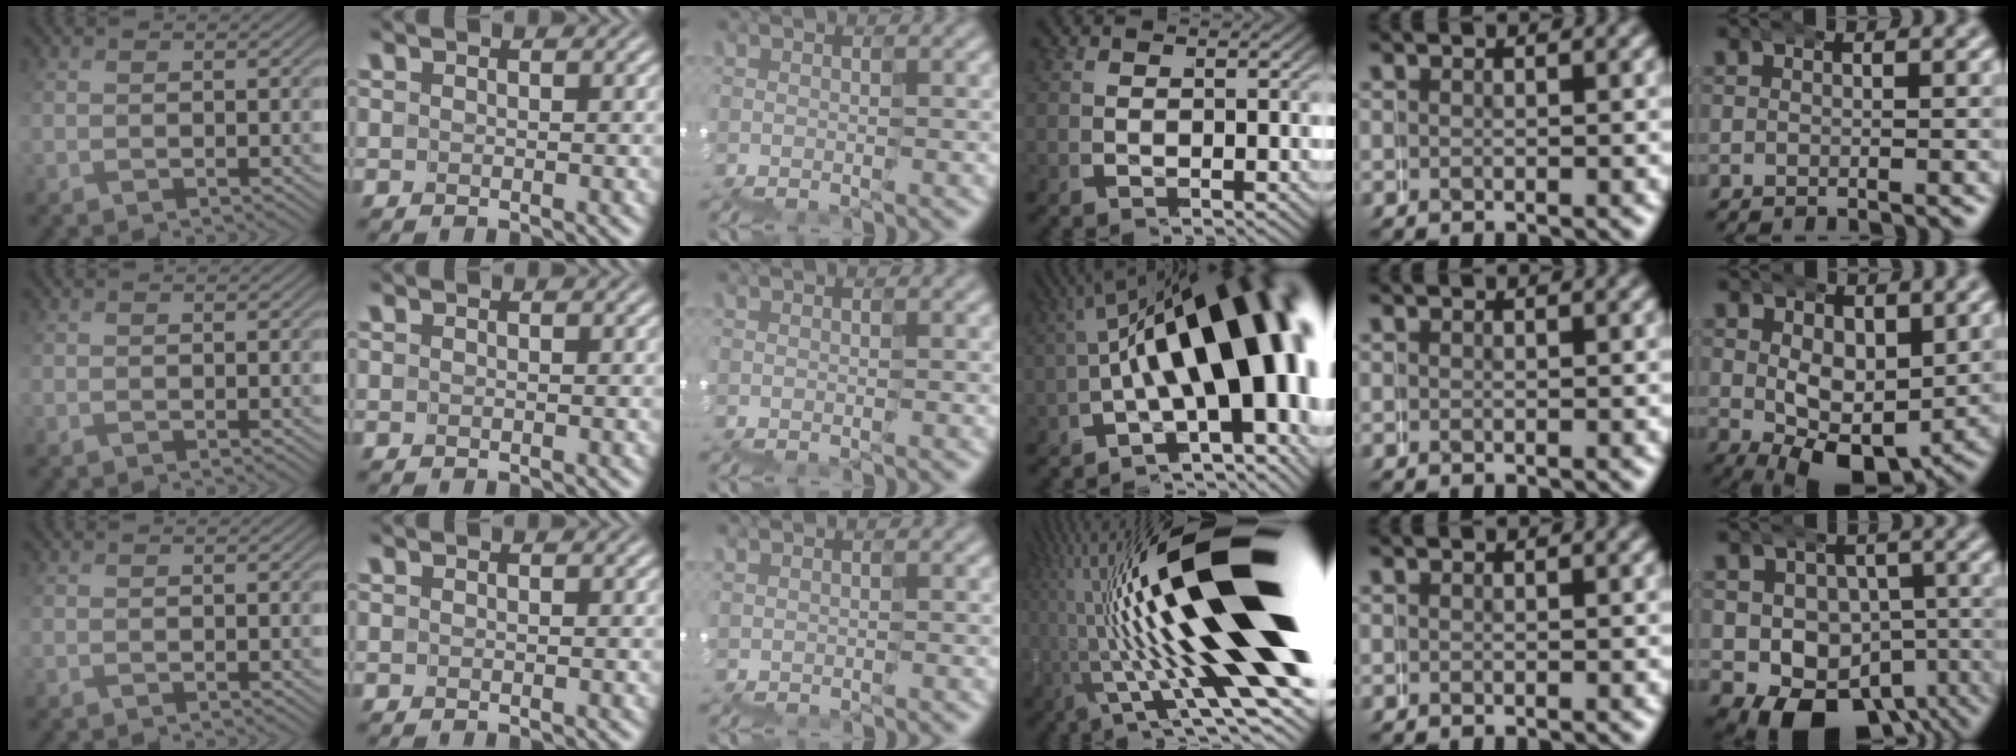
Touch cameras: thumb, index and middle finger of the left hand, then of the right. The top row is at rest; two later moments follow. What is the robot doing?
{"motion": "wrap", "object": "duck tape"}